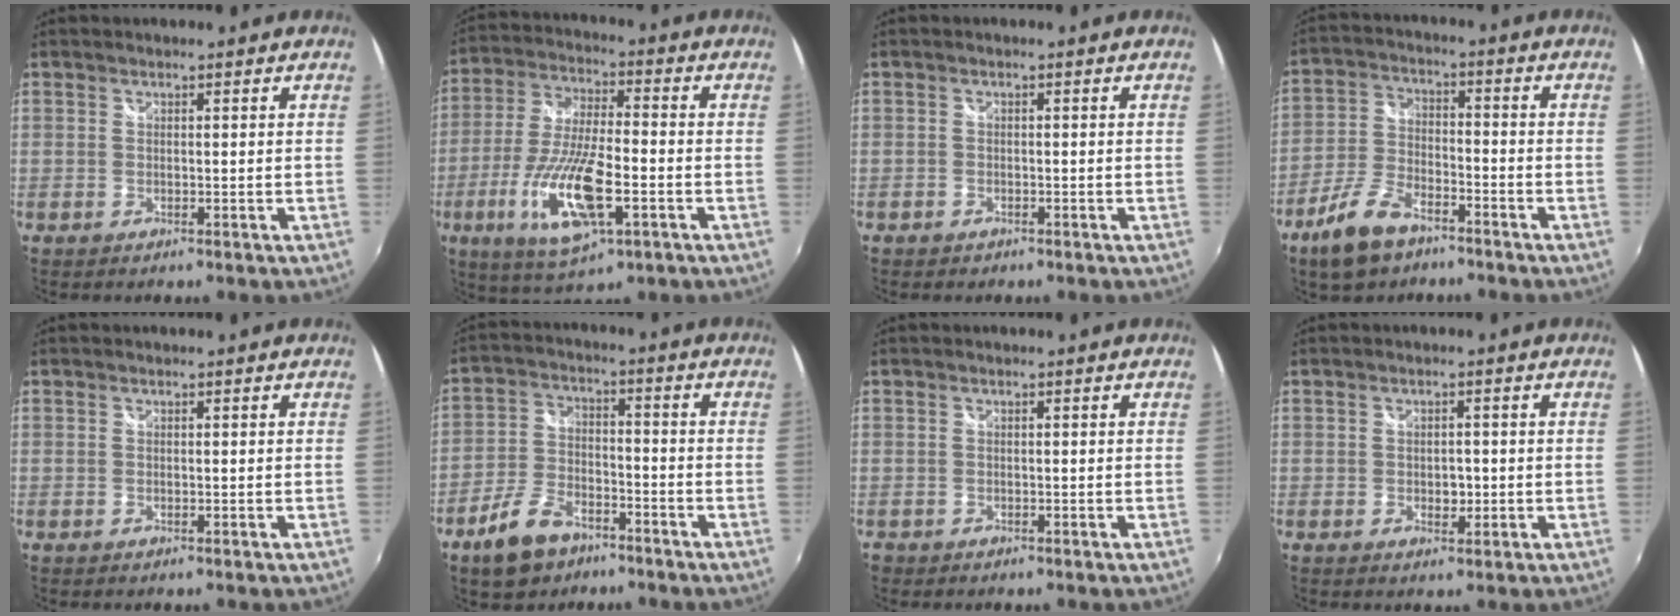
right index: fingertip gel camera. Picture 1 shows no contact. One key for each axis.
{"total": 16.1, "fx": -5.7, "fy": 5.1, "fz": 14.2, "tx": -0.298, "ty": -0.020, "tz": -0.103}
{"total": 1.5, "fx": -1.0, "fy": 1.0, "fz": 0.3, "tx": -0.010, "ty": 0.001, "tz": -0.015}
{"total": 10.2, "fx": -7.0, "fy": 4.6, "fz": 5.8, "tx": -0.134, "ty": 0.000, "tz": -0.131}
{"total": 0.0}
{"total": 9.7, "fx": -6.5, "fy": 5.1, "fz": 5.0, "tx": -0.119, "ty": 0.008, "tz": -0.115}
{"total": 1.0, "fx": -0.7, "fy": 0.8, "fz": 0.0, "tx": -0.005, "ty": 0.002, "tz": -0.010}
{"total": 2.4, "fx": -0.4, "fy": 1.7, "fz": 1.6, "tx": -0.024, "ty": 0.001, "tz": -0.007}